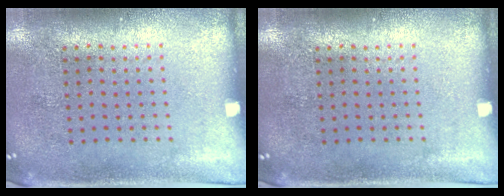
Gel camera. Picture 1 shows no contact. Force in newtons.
{"total": 0.0}